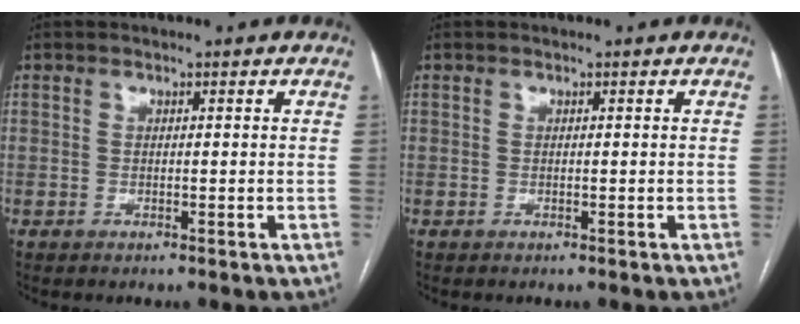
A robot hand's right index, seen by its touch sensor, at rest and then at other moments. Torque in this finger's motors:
{"motor_torque": [0.01, -0.01, 0.00, 0.00]}